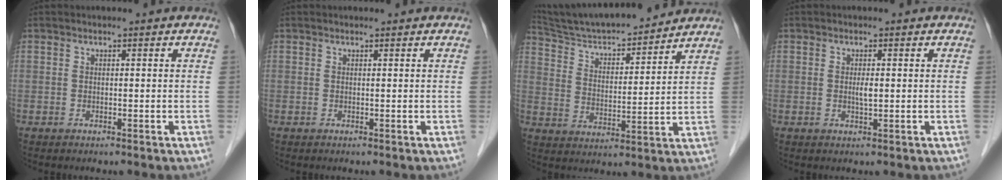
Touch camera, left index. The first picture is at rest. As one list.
[{"total": 0.5, "force": [-0.5, -0.1, -0.1], "torque": [-0.001, -0.002, -0.012]}, {"total": 15.6, "force": [14.4, 1.5, 5.7], "torque": [-0.101, 0.003, 0.238]}, {"total": 1.6, "force": [-1.1, 0.1, 1.2], "torque": [-0.022, -0.007, -0.019]}]